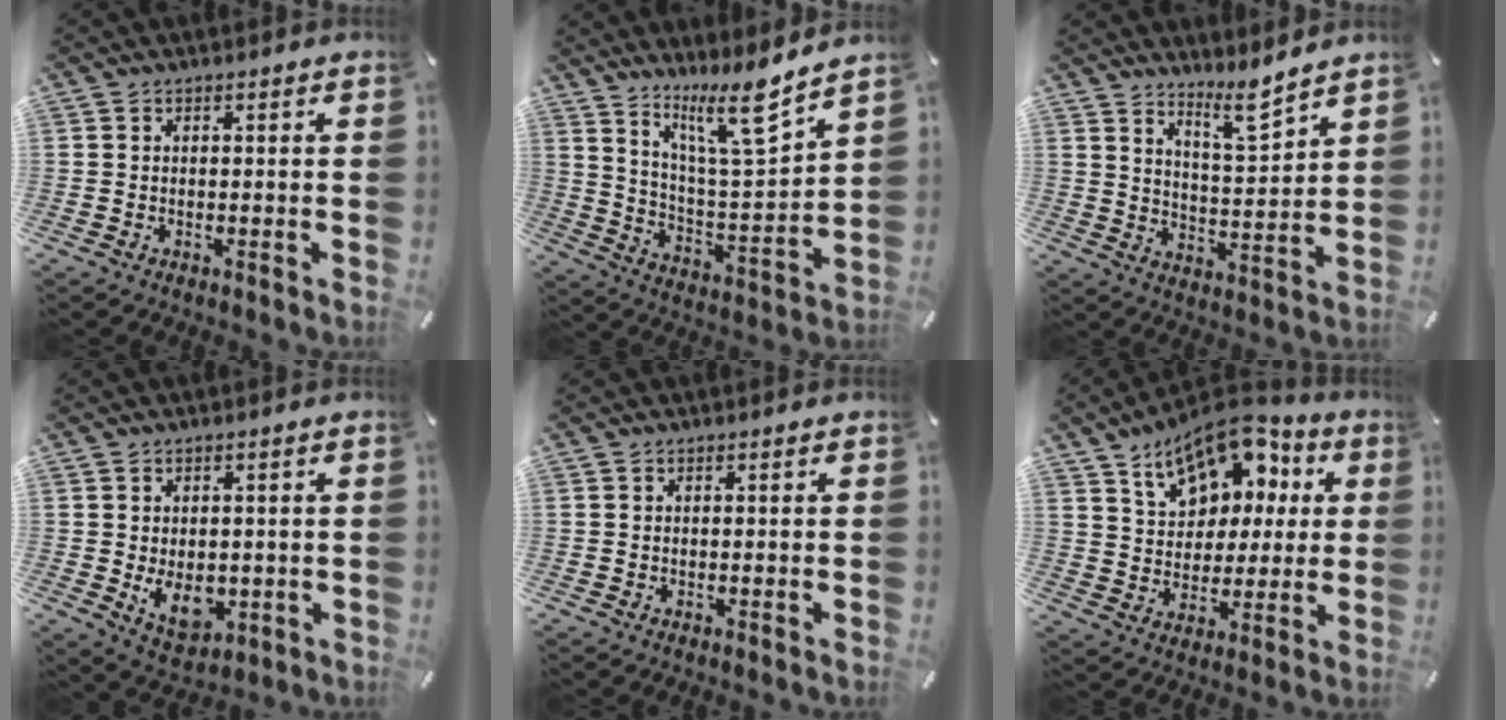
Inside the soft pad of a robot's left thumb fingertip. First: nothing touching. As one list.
[{"total": 14.2, "force": [11.0, 2.4, 8.6], "torque": [-0.160, -0.068, 0.182]}, {"total": 8.8, "force": [7.6, 1.5, 4.3], "torque": [-0.068, -0.057, 0.129]}, {"total": 7.8, "force": [-1.2, 5.6, 5.4], "torque": [-0.080, -0.007, -0.022]}, {"total": 0.0}, {"total": 13.9, "force": [8.3, 9.5, 5.9], "torque": [-0.104, -0.049, 0.152]}]